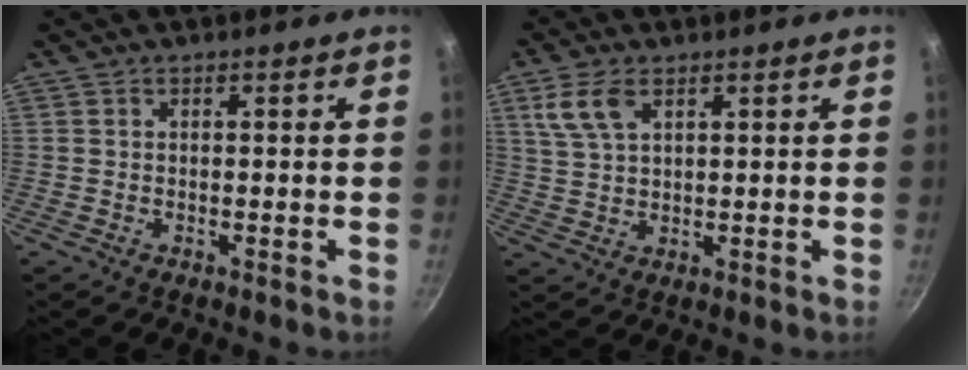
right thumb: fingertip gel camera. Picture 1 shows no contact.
{"total": 6.4, "force": [3.1, 3.4, 4.5], "torque": [-0.089, -0.002, 0.065]}